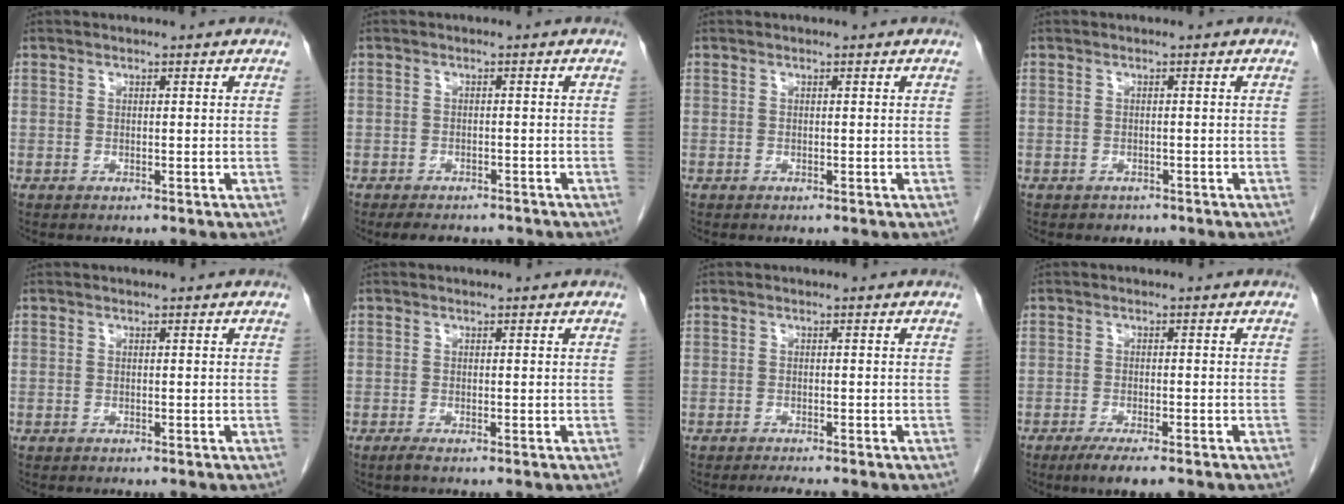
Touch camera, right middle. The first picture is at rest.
{"total": 6.0, "force": [-5.2, 2.3, 2.0], "torque": [-0.028, -0.004, -0.067]}
{"total": 0.0}
{"total": 1.7, "force": [-1.3, 1.0, 0.1], "torque": [-0.010, 0.001, -0.017]}
{"total": 0.0}
{"total": 0.8, "force": [-0.5, -0.1, 0.5], "torque": [-0.013, -0.003, -0.011]}
{"total": 2.0, "force": [-1.8, -0.2, 0.9], "torque": [-0.019, -0.007, -0.025]}
{"total": 5.4, "force": [-3.8, 0.9, 3.7], "torque": [-0.056, -0.012, -0.054]}